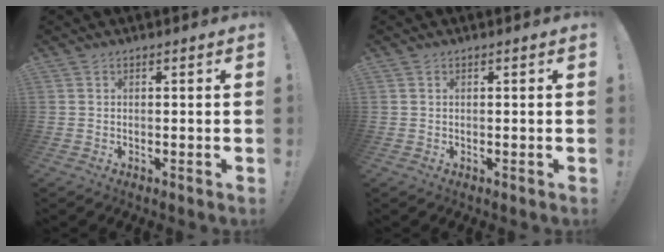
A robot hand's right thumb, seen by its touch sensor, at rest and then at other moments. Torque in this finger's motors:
{"motor_torque": [-0.05, -0.10, -0.06, 0.18, 0.00]}